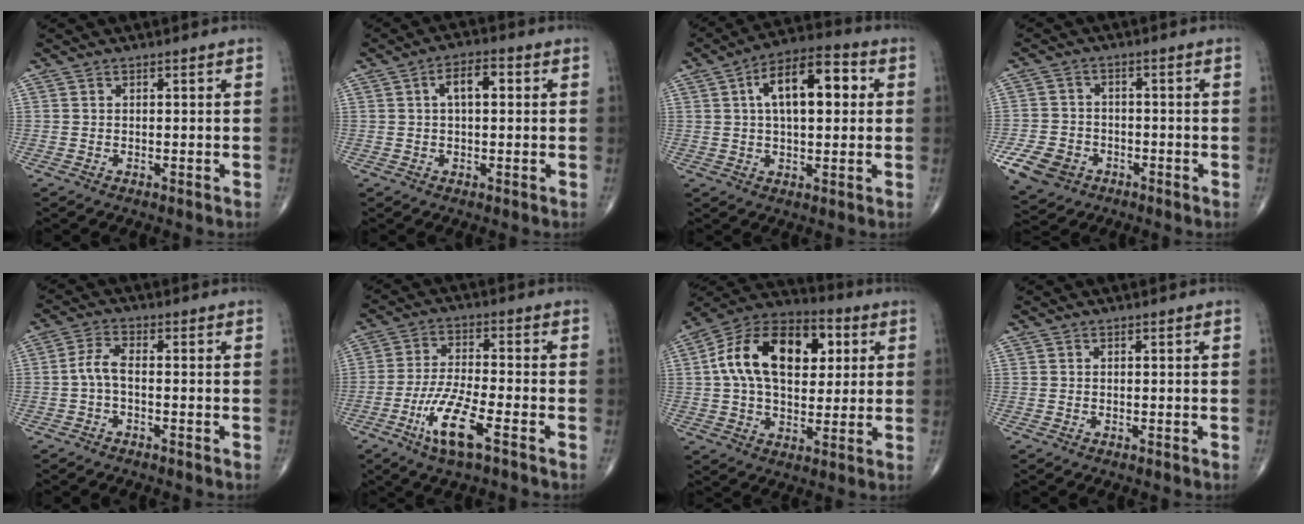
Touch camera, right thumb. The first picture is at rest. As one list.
[{"total": 5.3, "force": [1.1, 2.6, 4.6], "torque": [-0.072, 0.015, 0.012]}, {"total": 13.8, "force": [3.0, 6.6, 11.8], "torque": [-0.175, 0.022, 0.040]}, {"total": 8.5, "force": [-4.0, 6.7, 3.4], "torque": [-0.062, 0.016, -0.066]}, {"total": 3.6, "force": [-0.9, 1.5, 3.2], "torque": [-0.070, 0.014, -0.024]}, {"total": 10.1, "force": [-5.0, 2.1, 8.5], "torque": [-0.181, 0.014, -0.094]}, {"total": 21.1, "force": [4.7, 12.8, 16.1], "torque": [-0.247, 0.014, 0.068]}, {"total": 0.0}]